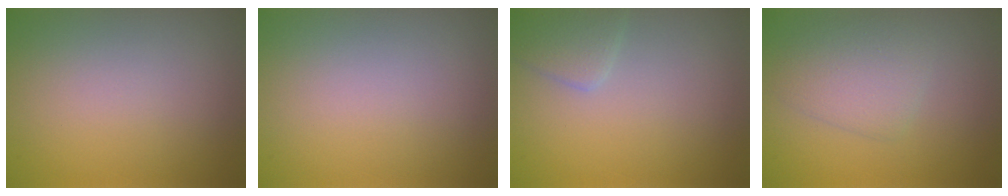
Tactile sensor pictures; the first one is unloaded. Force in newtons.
{"total": 0.0}
{"total": 2.1, "press": 2.1, "slide": 0.1}
{"total": 3.0, "press": 3.0, "slide": 0.0}